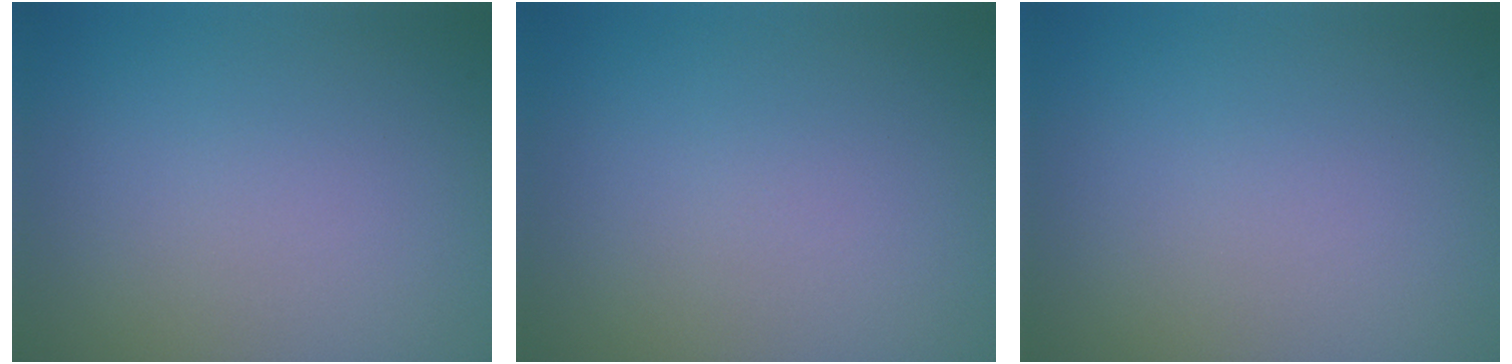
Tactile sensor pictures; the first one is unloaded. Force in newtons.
{"total": 0.0}
{"total": 0.0}